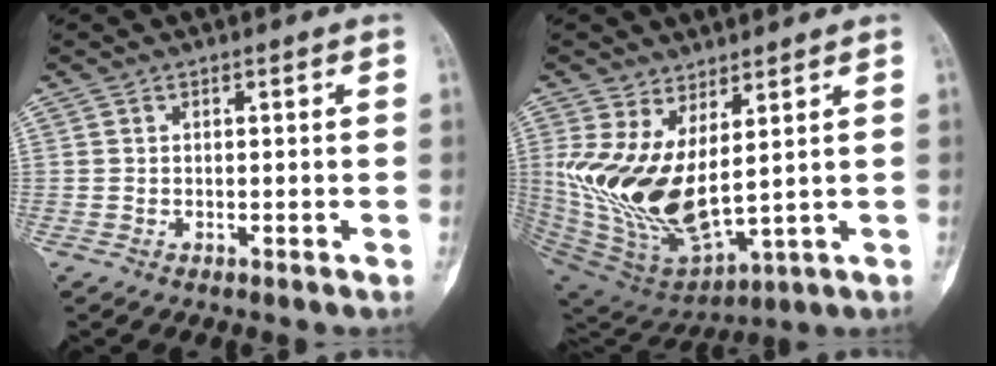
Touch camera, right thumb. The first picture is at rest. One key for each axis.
{"total": 16.8, "fx": 3.1, "fy": 7.8, "fz": 14.5, "tx": -0.295, "ty": -0.039, "tz": 0.088}